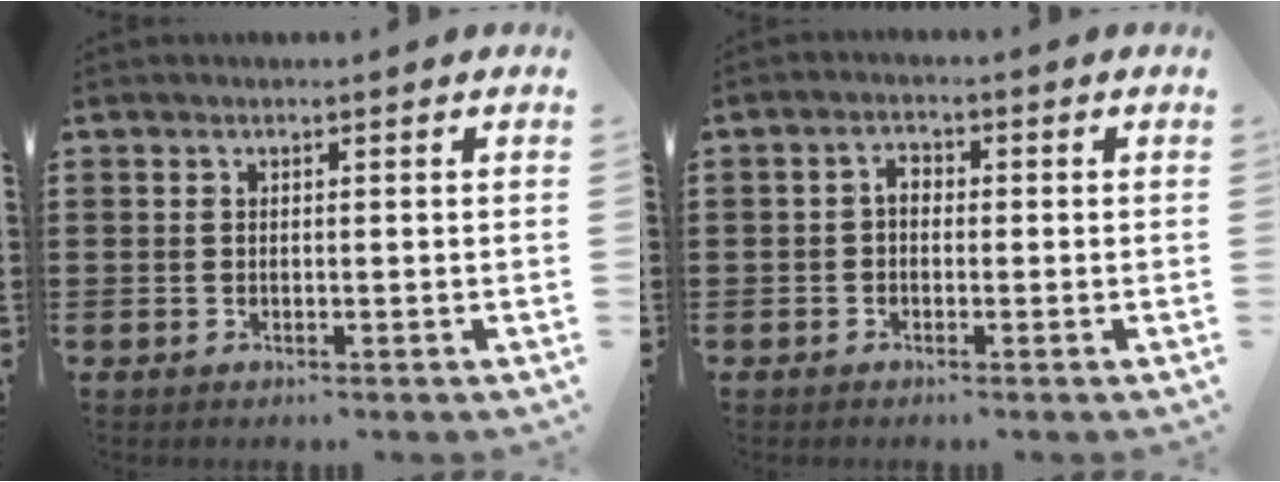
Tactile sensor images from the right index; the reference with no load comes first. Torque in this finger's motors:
{"motor_torque": [0.84, 0.69, 0.21, 0.03]}